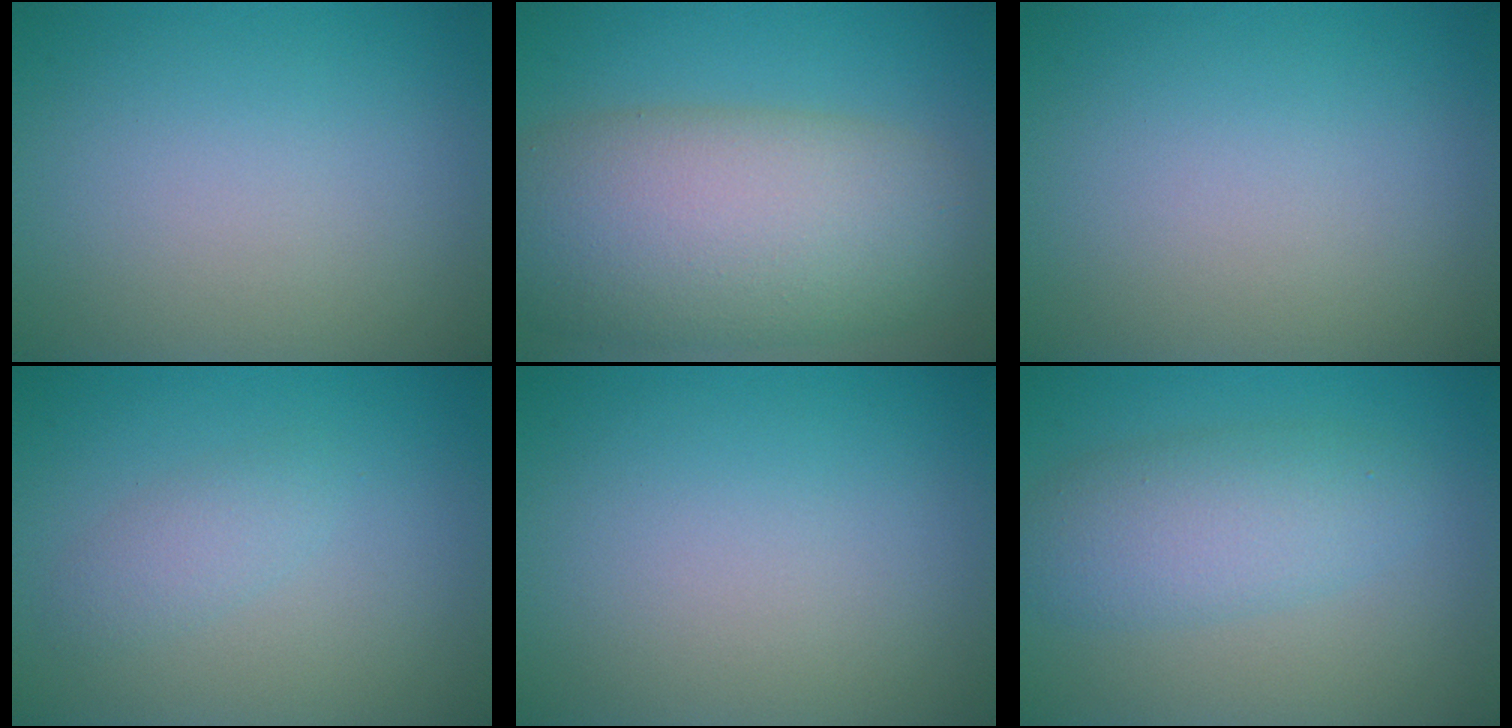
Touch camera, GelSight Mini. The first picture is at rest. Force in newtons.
{"total": 11.6, "press": 11.6, "slide": 0.9}
{"total": 0.0}
{"total": 1.6, "press": 1.6, "slide": 0.1}
{"total": 0.0}
{"total": 4.4, "press": 4.4, "slide": 0.3}